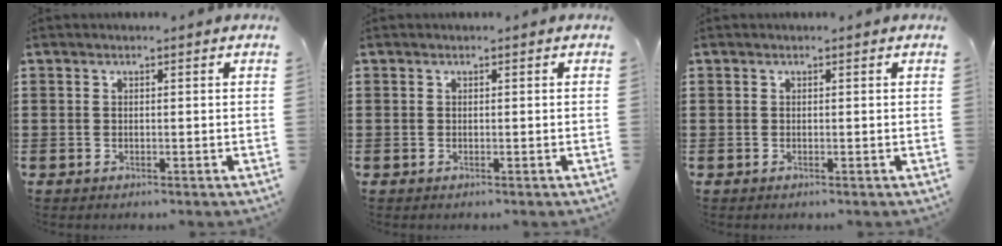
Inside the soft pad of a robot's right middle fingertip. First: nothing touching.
{"total": 0.0}
{"total": 0.0}